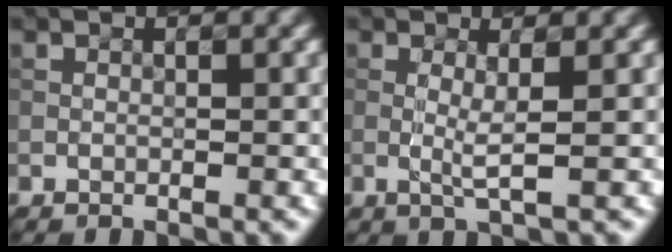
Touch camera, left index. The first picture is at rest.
{"total": 1.9, "force": [0.3, 0.2, 1.9], "torque": [-0.043, -0.008, 0.003]}